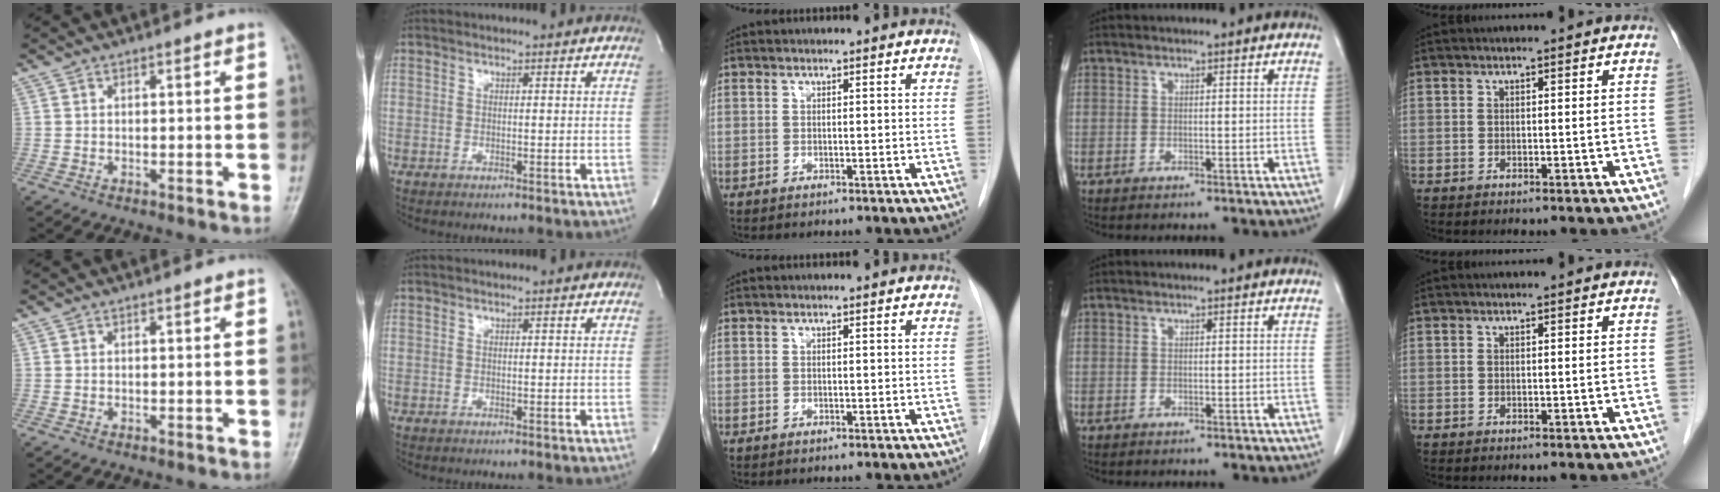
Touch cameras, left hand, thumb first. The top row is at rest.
{}